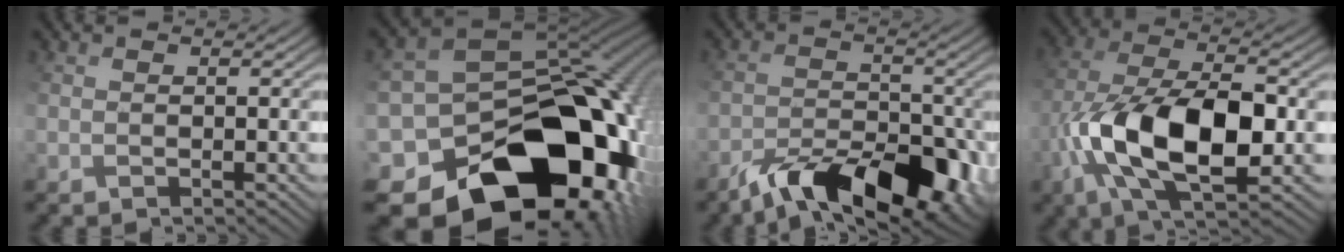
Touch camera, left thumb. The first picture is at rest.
{"total": 20.5, "force": [-9.9, 14.5, 10.8], "torque": [-0.195, -0.035, -0.139]}
{"total": 11.6, "force": [-7.9, 4.8, 7.1], "torque": [-0.107, -0.012, -0.129]}
{"total": 14.4, "force": [-3.6, 6.8, 12.2], "torque": [-0.246, -0.014, -0.074]}